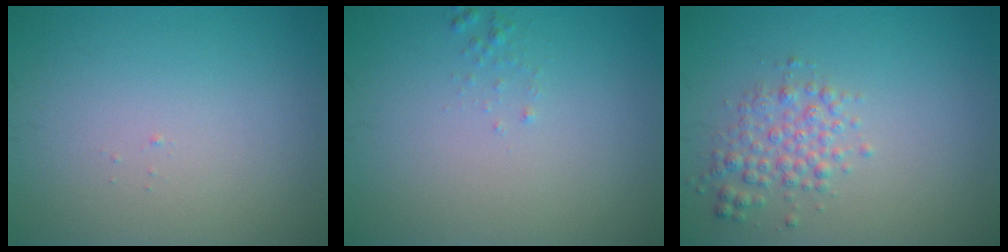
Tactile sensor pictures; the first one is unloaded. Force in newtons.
{"total": 0.6, "press": 0.6, "slide": 0.1}
{"total": 2.5, "press": 2.5, "slide": 0.0}